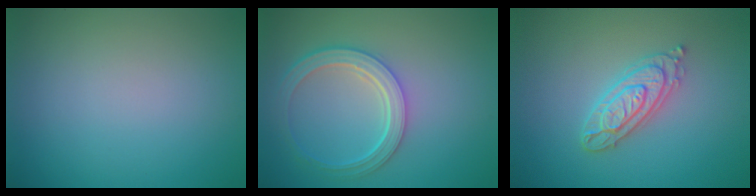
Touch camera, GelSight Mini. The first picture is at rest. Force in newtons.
{"total": 4.7, "press": 3.7, "slide": 3.0}
{"total": 3.0, "press": 2.9, "slide": 0.6}